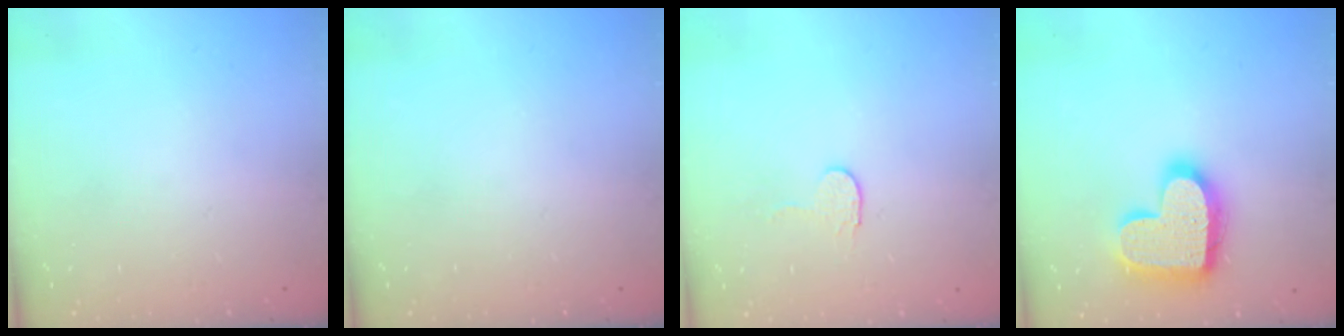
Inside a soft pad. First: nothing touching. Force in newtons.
{"total": 0.0}
{"total": 3.2, "press": 3.2, "slide": 0.3}
{"total": 18.3, "press": 18.2, "slide": 1.1}